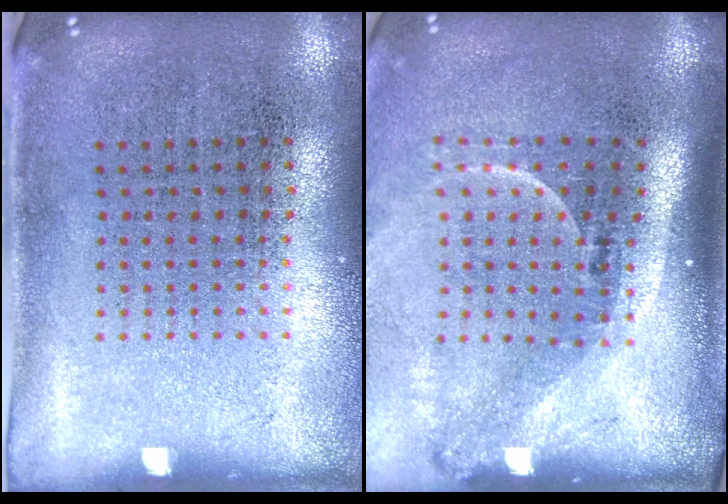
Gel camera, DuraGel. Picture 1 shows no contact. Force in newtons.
{"total": 2.2, "press": 1.6, "slide": 1.6}